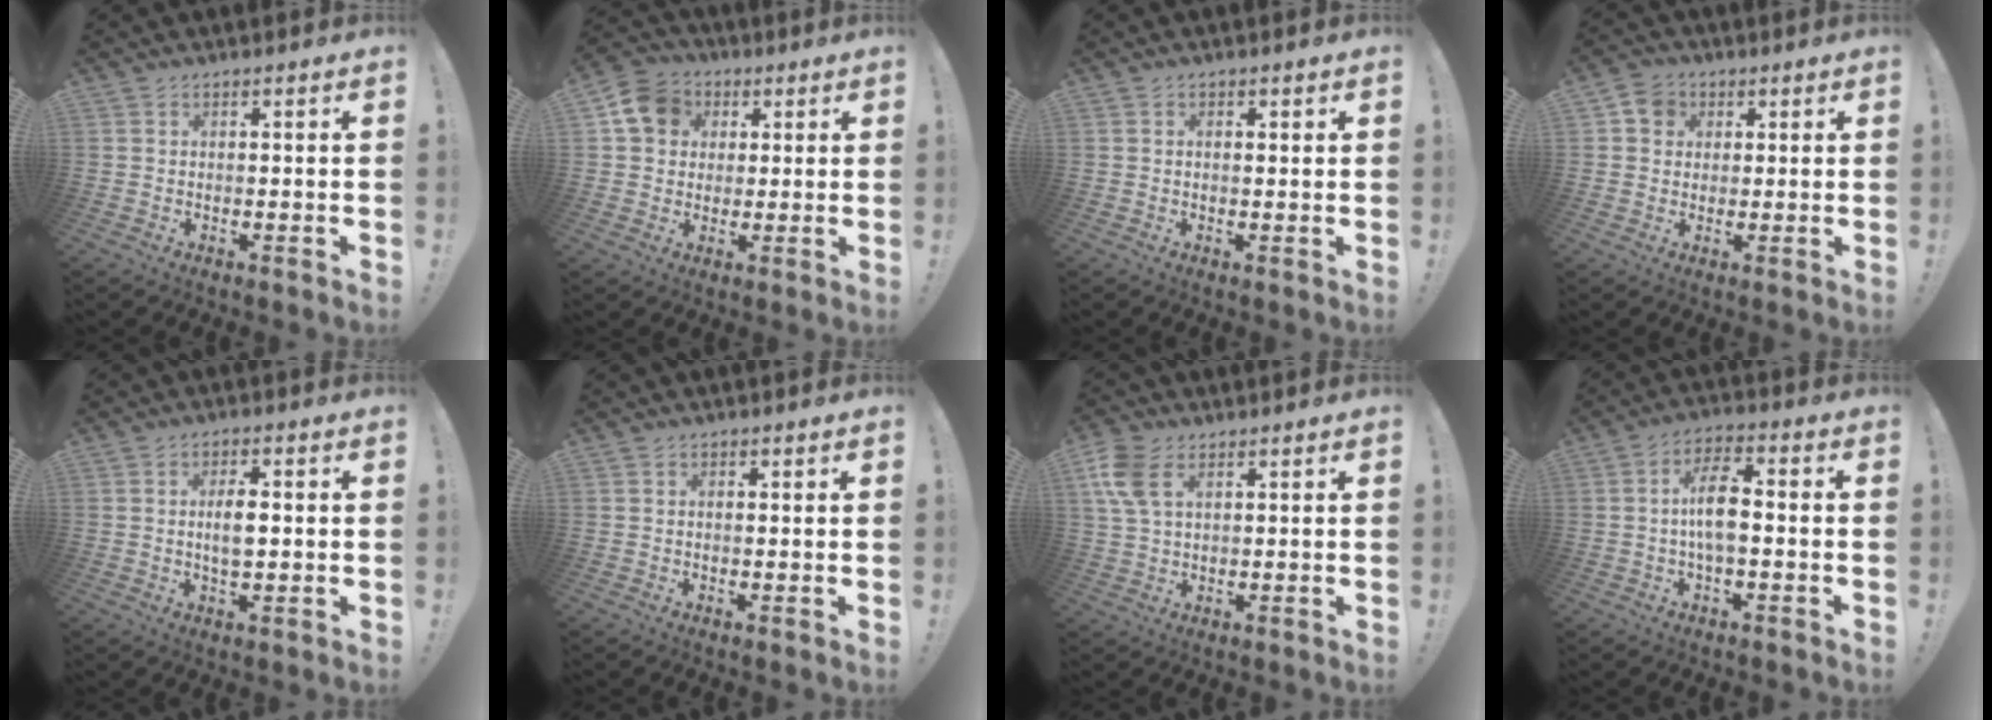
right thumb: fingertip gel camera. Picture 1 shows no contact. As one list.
[{"total": 11.0, "force": [3.5, 9.3, 4.8], "torque": [-0.069, 0.000, 0.072]}, {"total": 0.9, "force": [0.4, 0.5, 0.6], "torque": [0.003, -0.005, 0.003]}, {"total": 5.8, "force": [1.8, 5.1, 2.0], "torque": [-0.029, 0.000, 0.035]}, {"total": 5.6, "force": [0.1, 2.4, 5.0], "torque": [-0.093, -0.001, -0.006]}, {"total": 0.5, "force": [0.1, 0.2, 0.4], "torque": [0.008, -0.005, -0.001]}, {"total": 8.9, "force": [3.6, 5.2, 6.2], "torque": [-0.137, 0.000, 0.070]}, {"total": 9.3, "force": [-0.5, 3.7, 8.6], "torque": [-0.159, 0.006, -0.012]}]